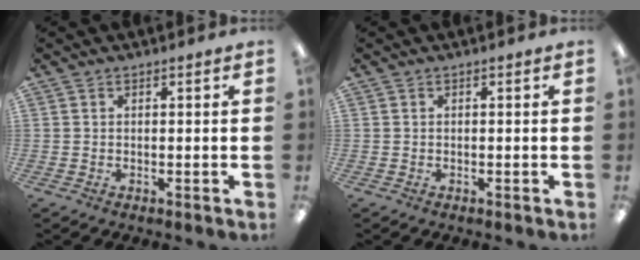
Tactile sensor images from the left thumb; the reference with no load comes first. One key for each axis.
{"total": 0.0}